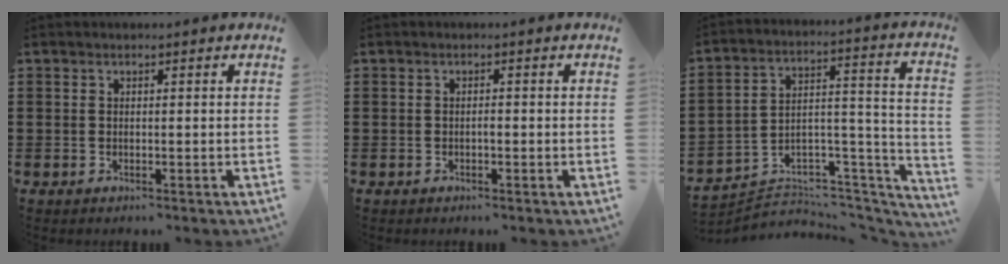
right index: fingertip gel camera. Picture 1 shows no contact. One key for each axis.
{"total": 0.7, "fx": -0.3, "fy": 0.2, "fz": 0.6, "tx": -0.014, "ty": -0.003, "tz": -0.005}
{"total": 3.5, "fx": -2.8, "fy": 2.0, "fz": 0.7, "tx": -0.020, "ty": -0.008, "tz": -0.059}